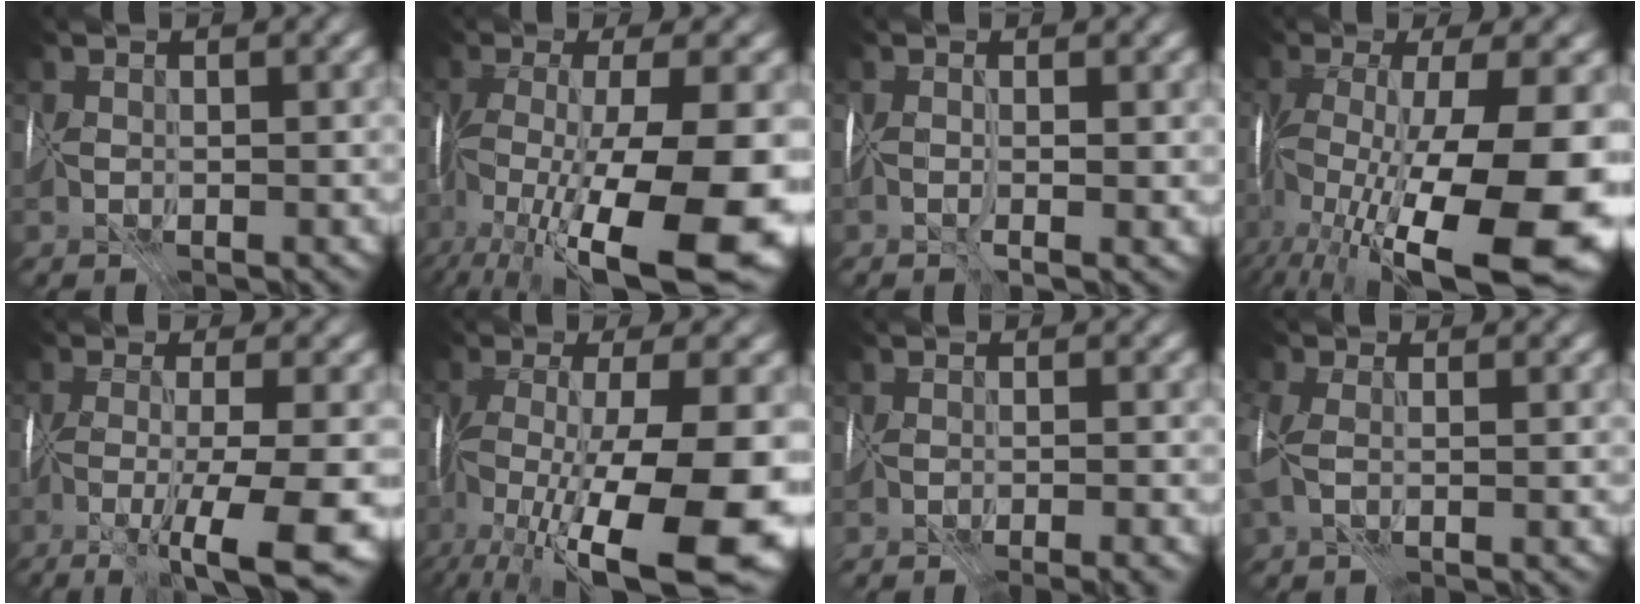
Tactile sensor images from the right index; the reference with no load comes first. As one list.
[{"total": 15.2, "force": [-6.5, 4.4, 13.1], "torque": [-0.231, -0.011, -0.097]}, {"total": 1.8, "force": [-0.1, 0.2, 1.8], "torque": [-0.032, -0.006, -0.001]}, {"total": 16.0, "force": [-5.5, 5.2, 14.1], "torque": [-0.243, -0.011, -0.083]}, {"total": 11.4, "force": [-6.2, 1.4, 9.5], "torque": [-0.164, -0.020, -0.092]}, {"total": 15.2, "force": [-6.5, 4.4, 13.1], "torque": [-0.230, -0.012, -0.097]}, {"total": 4.0, "force": [-3.3, 0.7, 2.1], "torque": [-0.011, -0.004, -0.033]}, {"total": 2.5, "force": [-0.4, 1.1, 2.2], "torque": [-0.053, -0.002, -0.005]}]